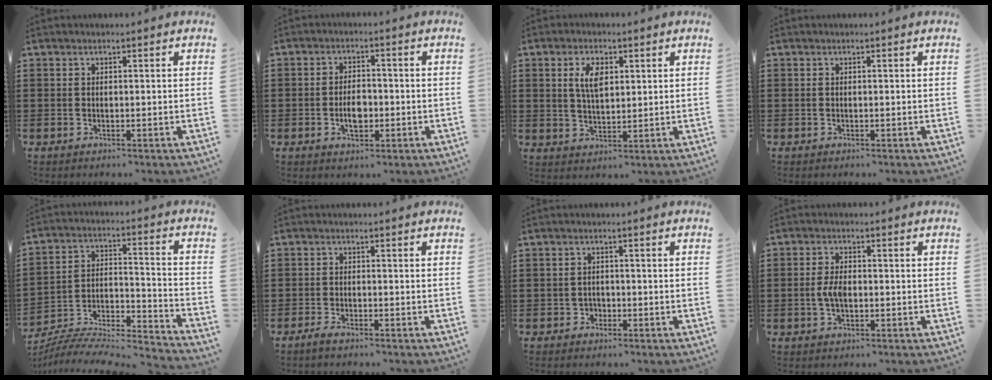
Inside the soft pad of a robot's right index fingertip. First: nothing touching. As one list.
[{"total": 4.2, "force": [-1.0, 2.2, 3.4], "torque": [-0.062, 0.000, -0.020]}, {"total": 4.9, "force": [1.9, 2.1, 4.0], "torque": [-0.077, 0.008, 0.031]}, {"total": 0.0}, {"total": 6.8, "force": [-6.3, 1.3, 2.3], "torque": [-0.040, -0.003, -0.126]}, {"total": 1.2, "force": [-1.0, -0.2, 0.6], "torque": [-0.017, -0.004, -0.020]}, {"total": 0.9, "force": [-0.6, 0.7, 0.1], "torque": [-0.005, 0.000, -0.014]}, {"total": 3.5, "force": [-0.4, 1.5, 3.1], "torque": [-0.075, -0.006, -0.011]}]